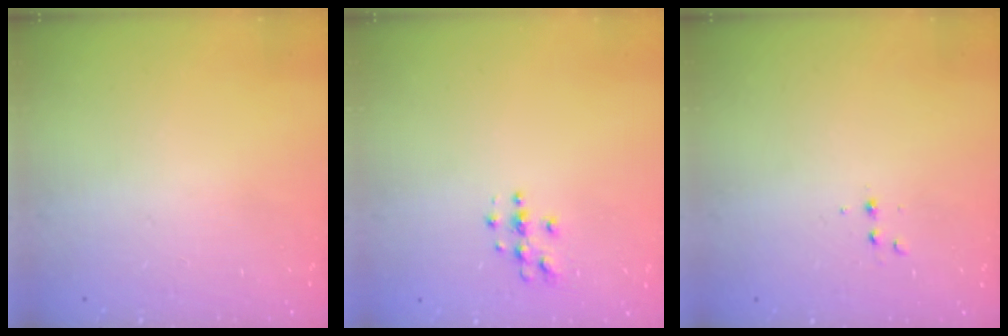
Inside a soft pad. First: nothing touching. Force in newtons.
{"total": 3.7, "press": 3.7, "slide": 0.2}
{"total": 2.9, "press": 2.7, "slide": 1.1}